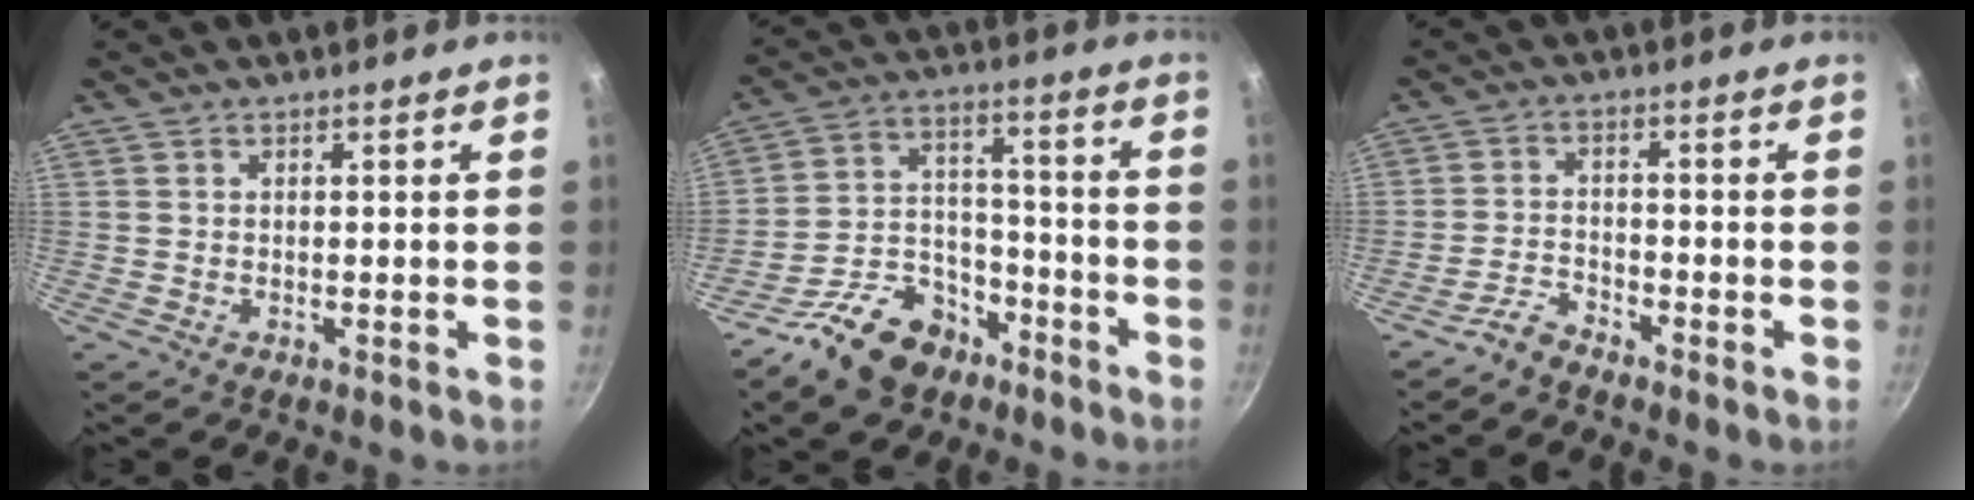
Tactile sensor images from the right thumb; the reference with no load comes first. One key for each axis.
{"total": 14.0, "fx": -9.4, "fy": 8.4, "fz": 6.1, "tx": -0.081, "ty": 0.078, "tz": -0.161}
{"total": 3.4, "fx": -3.1, "fy": 0.9, "fz": 1.0, "tx": -0.022, "ty": 0.029, "tz": -0.067}